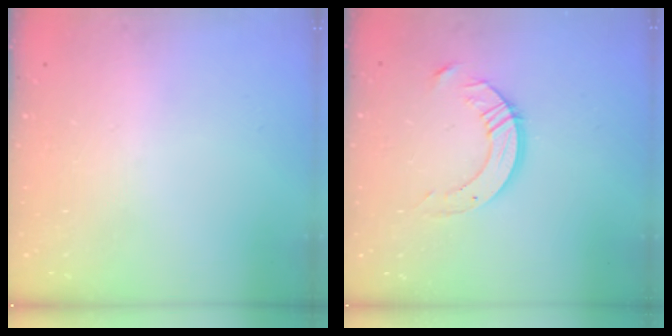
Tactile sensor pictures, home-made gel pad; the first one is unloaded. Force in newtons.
{"total": 9.2, "press": 9.1, "slide": 0.8}